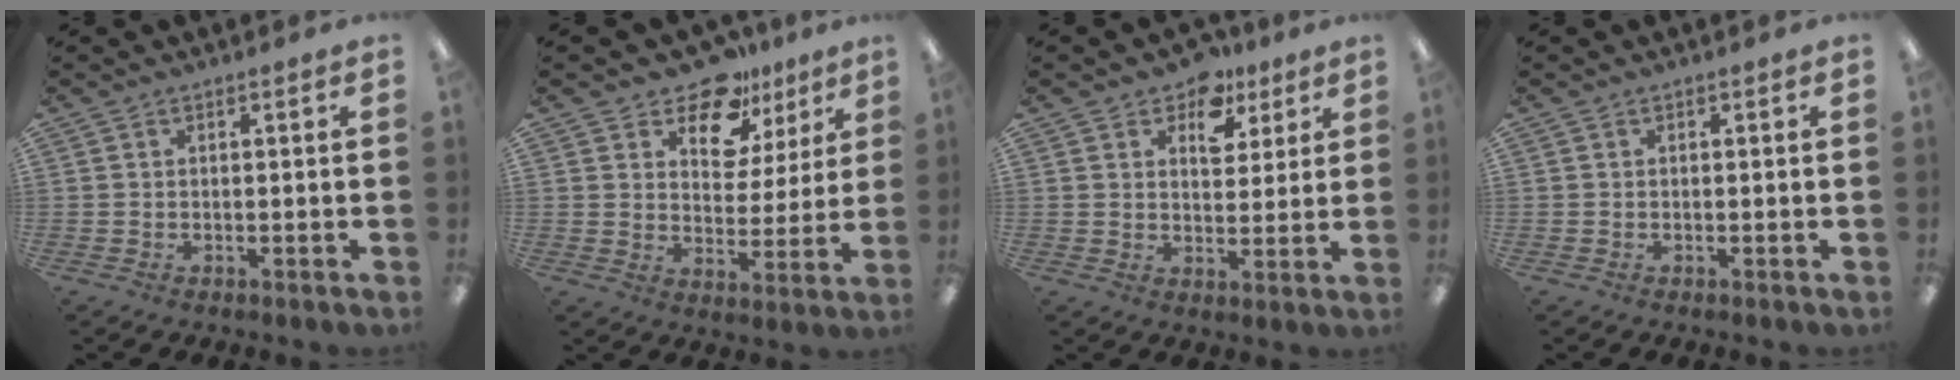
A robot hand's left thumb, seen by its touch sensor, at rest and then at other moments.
{"total": 12.6, "force": [9.9, 6.9, 3.8], "torque": [-0.066, -0.065, 0.183]}
{"total": 9.3, "force": [6.2, 5.7, 4.1], "torque": [-0.046, -0.030, 0.106]}
{"total": 0.0}